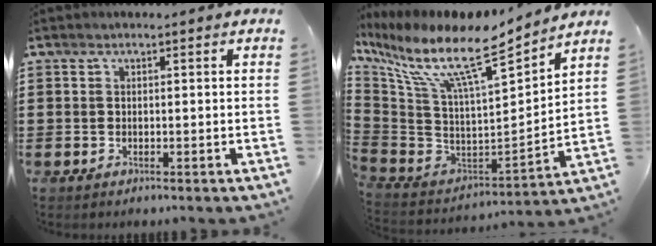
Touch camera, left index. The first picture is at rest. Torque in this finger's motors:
{"motor_torque": [2.14, 0.00, 1.05, 0.21]}